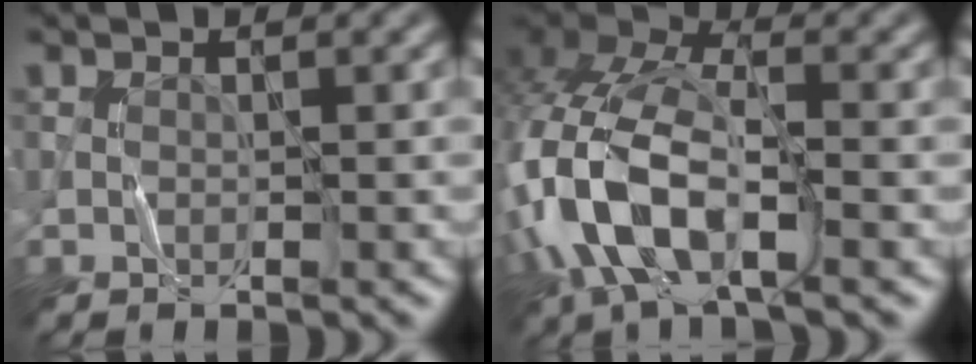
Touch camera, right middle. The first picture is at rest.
{"total": 11.6, "force": [-3.4, 5.9, 9.4], "torque": [-0.224, 0.002, -0.074]}